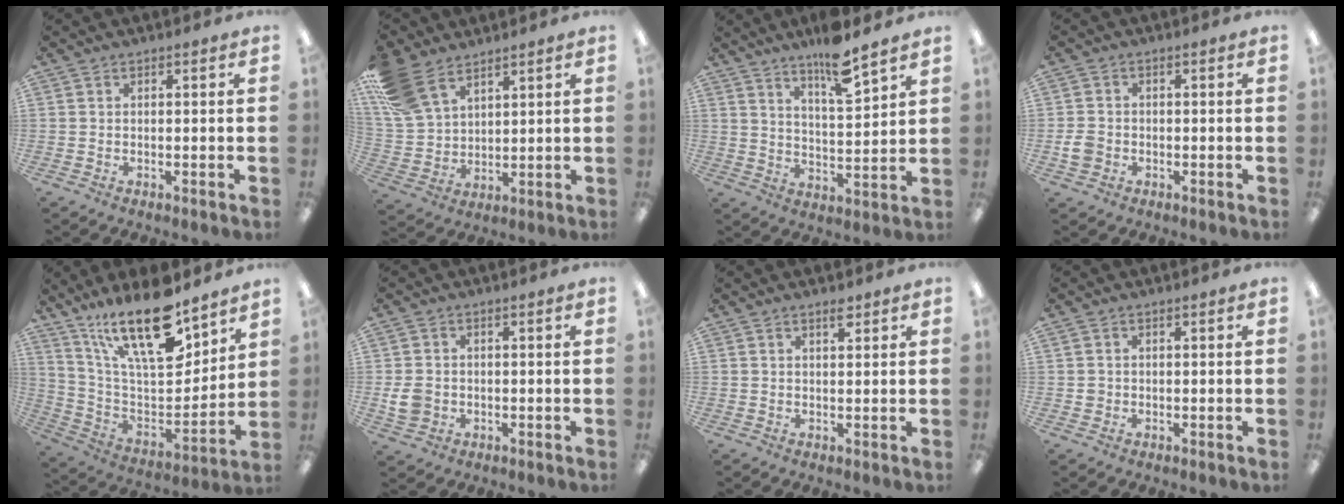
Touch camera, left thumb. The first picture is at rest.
{"total": 14.2, "force": [9.3, 8.0, 7.1], "torque": [-0.175, -0.023, 0.182]}
{"total": 10.0, "force": [8.1, 1.5, 5.6], "torque": [-0.084, -0.058, 0.136]}
{"total": 3.7, "force": [-0.9, 3.1, 1.8], "torque": [-0.035, 0.005, -0.015]}
{"total": 23.2, "force": [15.5, 8.3, 15.1], "torque": [-0.272, -0.103, 0.264]}
{"total": 5.2, "force": [-0.5, 4.4, 2.6], "torque": [-0.052, 0.003, -0.007]}
{"total": 2.3, "force": [1.8, 0.6, 1.3], "torque": [-0.013, -0.008, 0.028]}
{"total": 1.3, "force": [0.1, 1.2, 0.3], "torque": [-0.008, 0.003, 0.000]}